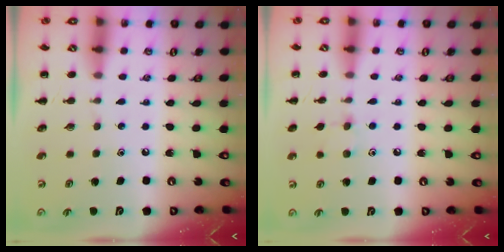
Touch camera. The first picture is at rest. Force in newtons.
{"total": 6.7, "press": 6.4, "slide": 2.1}